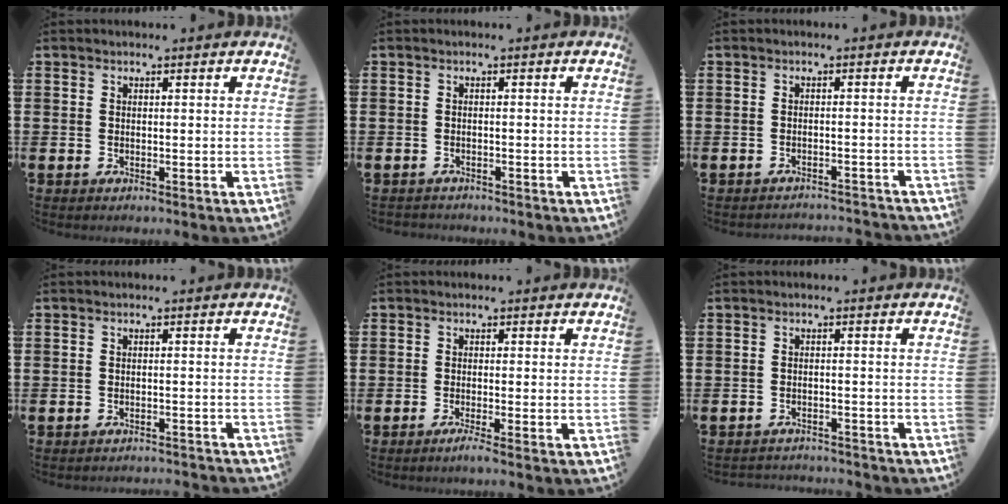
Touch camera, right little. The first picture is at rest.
{"total": 0.7, "force": [-0.7, 0.1, -0.1], "torque": [-0.001, -0.001, -0.014]}
{"total": 1.4, "force": [-1.4, -0.1, -0.1], "torque": [-0.002, 0.005, -0.030]}
{"total": 1.1, "force": [-1.1, -0.1, 0.0], "torque": [-0.001, 0.001, -0.022]}
{"total": 1.2, "force": [-0.7, 0.0, 1.0], "torque": [-0.017, -0.004, -0.014]}
{"total": 1.6, "force": [-1.6, 0.0, -0.2], "torque": [0.000, 0.003, -0.036]}